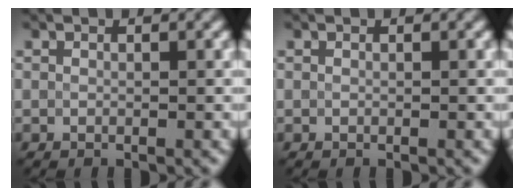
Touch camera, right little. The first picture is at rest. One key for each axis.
{"total": 0.0}